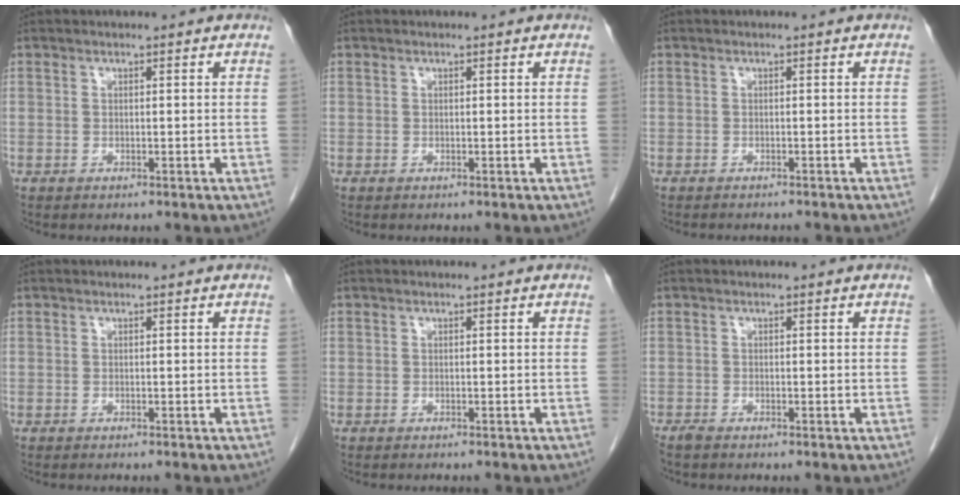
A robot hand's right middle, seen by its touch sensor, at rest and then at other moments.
{"total": 0.0}
{"total": 2.9, "force": [-2.8, 0.3, 0.8], "torque": [-0.006, -0.003, -0.033]}
{"total": 1.5, "force": [-1.4, 0.2, 0.6], "torque": [-0.007, 0.000, -0.014]}
{"total": 1.3, "force": [-1.3, 0.2, 0.4], "torque": [-0.005, -0.001, -0.014]}
{"total": 1.1, "force": [-1.0, 0.1, 0.4], "torque": [-0.017, -0.004, -0.020]}